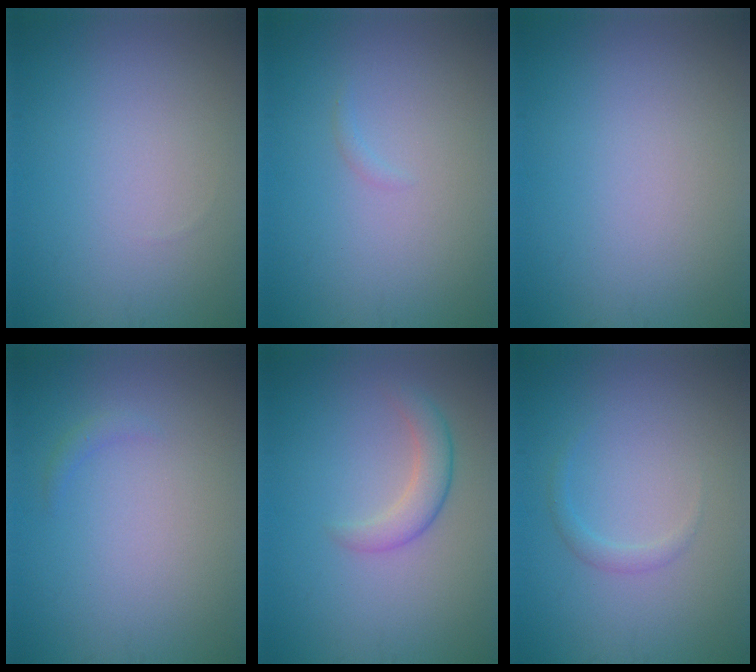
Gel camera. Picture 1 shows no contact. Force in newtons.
{"total": 0.5, "press": 0.5, "slide": 0.1}
{"total": 0.0}
{"total": 0.7, "press": 0.7, "slide": 0.1}
{"total": 2.6, "press": 2.6, "slide": 0.1}
{"total": 1.0, "press": 1.0, "slide": 0.1}